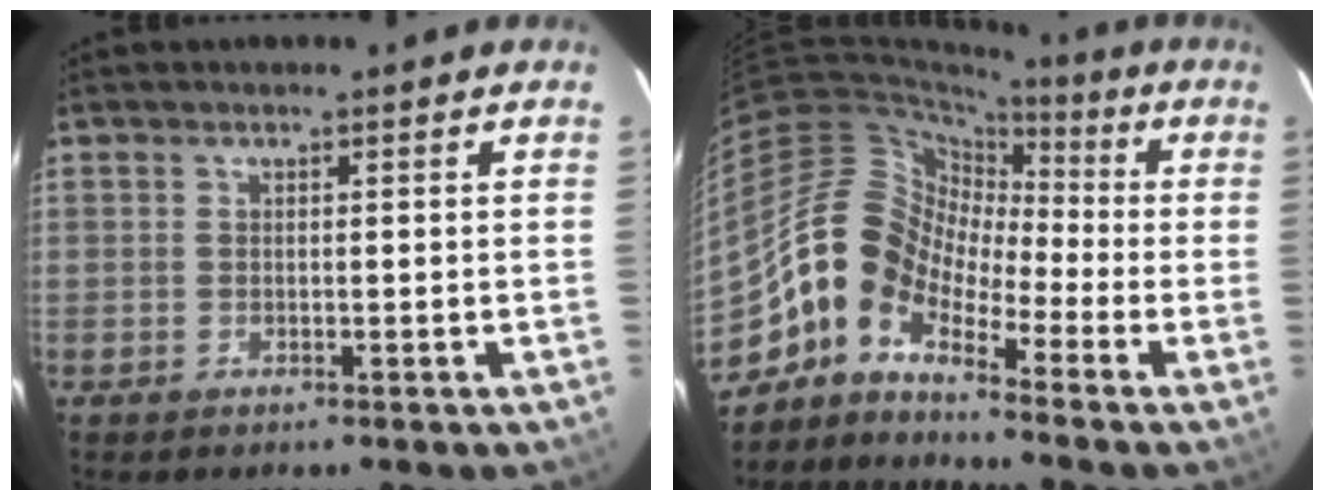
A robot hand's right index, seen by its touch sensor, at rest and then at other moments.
{"total": 9.3, "force": [-5.0, 6.3, 4.7], "torque": [-0.075, 0.032, -0.122]}